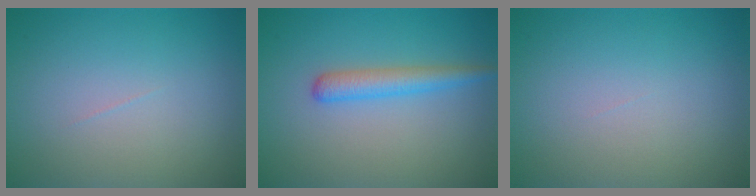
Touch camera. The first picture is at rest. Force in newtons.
{"total": 2.5, "press": 2.5, "slide": 0.1}
{"total": 0.0}